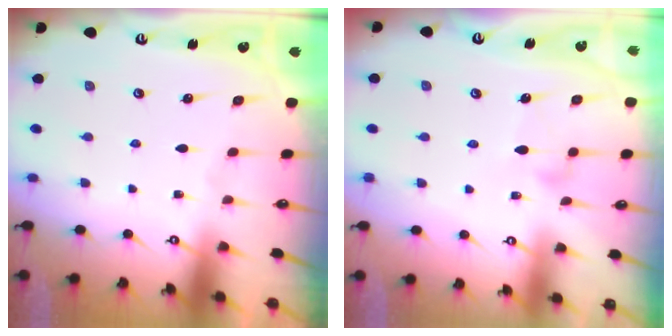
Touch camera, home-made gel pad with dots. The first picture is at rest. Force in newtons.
{"total": 6.6, "press": 6.6, "slide": 0.3}